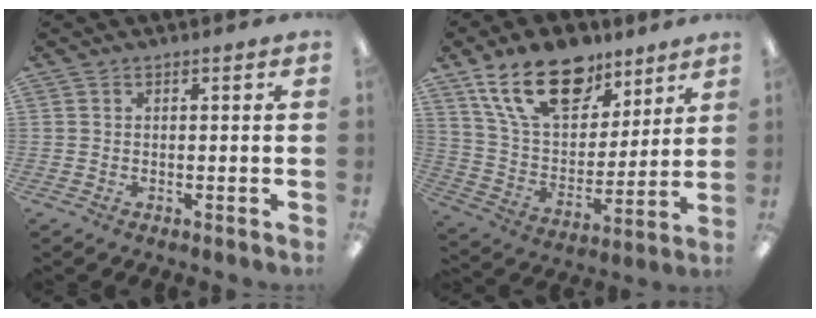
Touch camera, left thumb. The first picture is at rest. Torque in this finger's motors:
{"motor_torque": [2.55, 1.65, 1.51, -1.26, 0.12]}